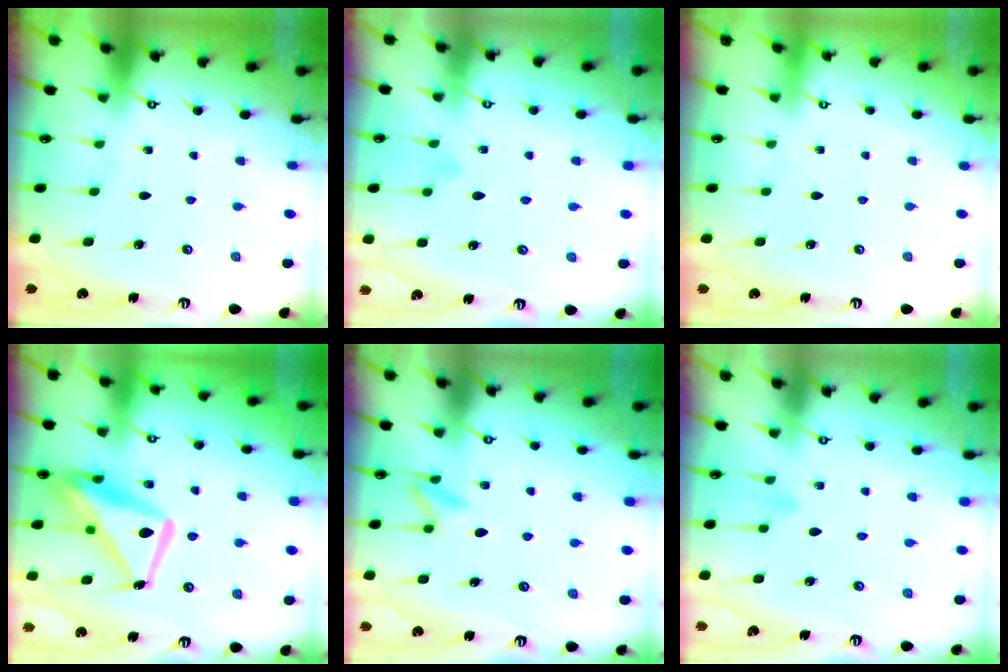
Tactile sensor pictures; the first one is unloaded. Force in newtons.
{"total": 8.0, "press": 8.0, "slide": 0.4}
{"total": 3.9, "press": 3.9, "slide": 0.1}
{"total": 15.8, "press": 15.7, "slide": 1.6}
{"total": 8.6, "press": 8.5, "slide": 1.0}
{"total": 7.4, "press": 7.4, "slide": 0.6}